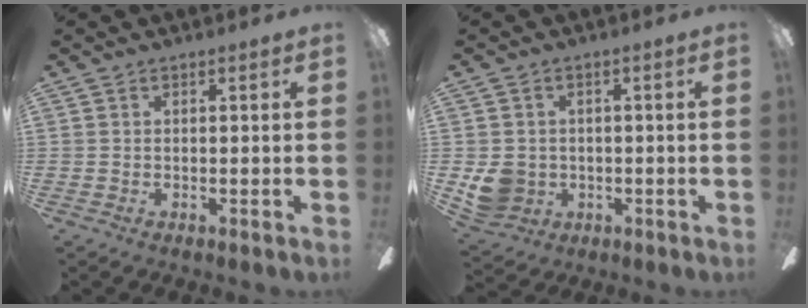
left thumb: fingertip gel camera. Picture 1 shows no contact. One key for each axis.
{"total": 6.8, "fx": -0.6, "fy": 6.3, "fz": 2.6, "tx": -0.058, "ty": 0.007, "tz": -0.006}